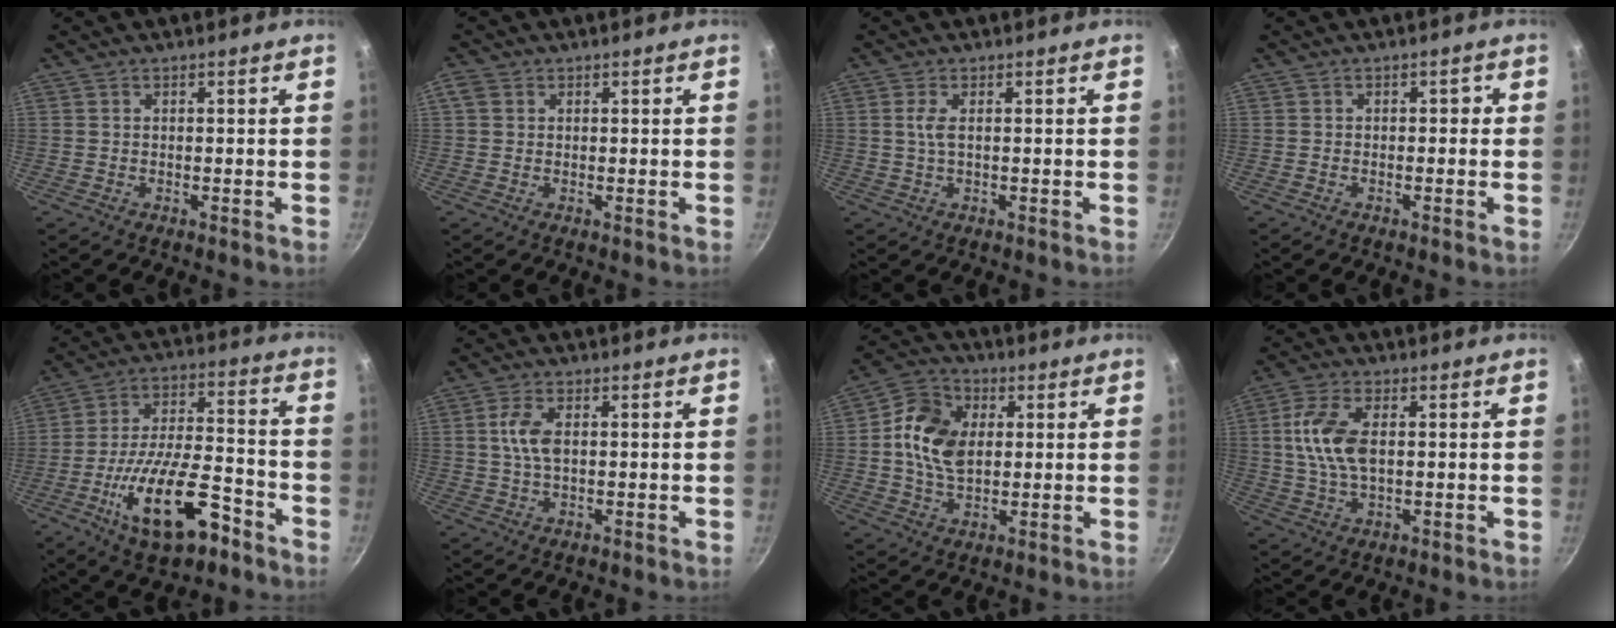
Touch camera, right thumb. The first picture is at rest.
{"total": 2.1, "force": [0.6, 1.7, 1.0], "torque": [-0.018, 0.001, 0.008]}
{"total": 2.4, "force": [0.4, 0.8, 2.2], "torque": [-0.054, 0.002, 0.009]}
{"total": 1.4, "force": [-0.5, 1.0, 0.8], "torque": [-0.003, 0.010, -0.009]}
{"total": 18.4, "force": [-8.9, 7.6, 14.2], "torque": [-0.234, 0.047, -0.152]}
{"total": 5.3, "force": [0.8, 2.8, 4.4], "torque": [-0.090, 0.006, 0.014]}
{"total": 12.2, "force": [1.7, 8.5, 8.5], "torque": [-0.132, 0.006, 0.019]}
{"total": 9.7, "force": [1.2, 5.0, 8.2], "torque": [-0.162, 0.006, 0.021]}